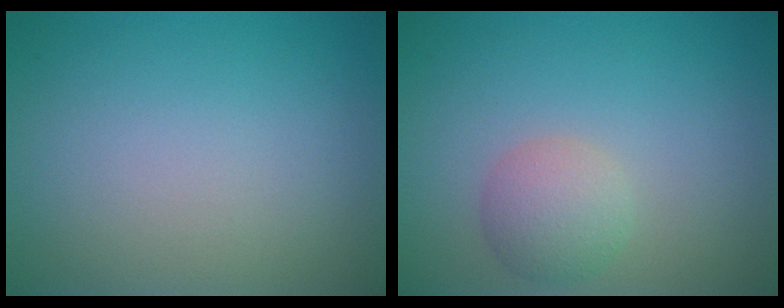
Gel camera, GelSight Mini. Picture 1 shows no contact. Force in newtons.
{"total": 2.7, "press": 2.7, "slide": 0.1}